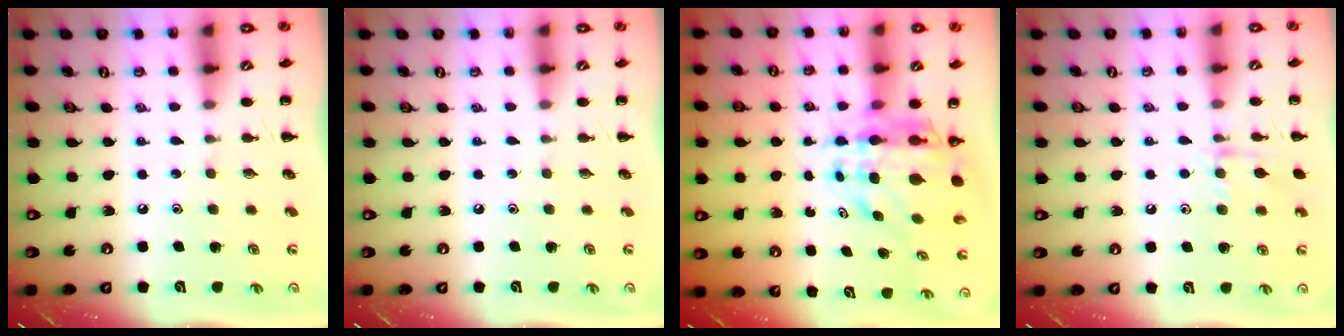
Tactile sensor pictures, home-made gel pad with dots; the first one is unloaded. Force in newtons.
{"total": 0.0}
{"total": 9.2, "press": 8.7, "slide": 3.0}
{"total": 8.5, "press": 8.4, "slide": 1.1}